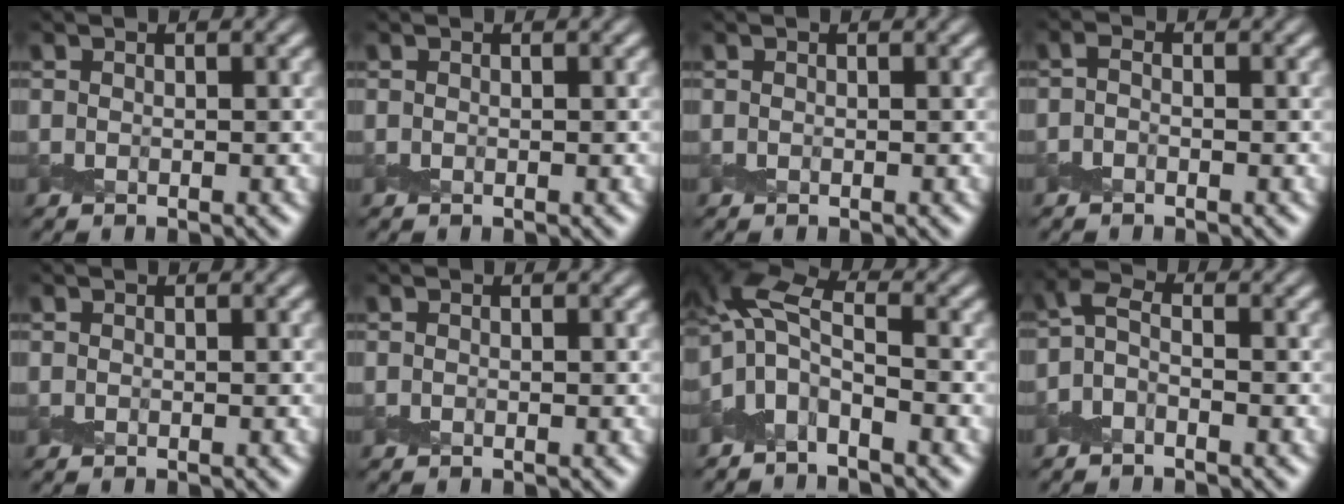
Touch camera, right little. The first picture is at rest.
{"total": 0.0}
{"total": 0.0}
{"total": 0.9, "force": [-0.6, 0.3, 0.6], "torque": [-0.014, 0.000, -0.015]}
{"total": 0.0}
{"total": 0.0}
{"total": 4.6, "force": [-2.5, 1.9, 3.4], "torque": [-0.071, 0.009, -0.062]}
{"total": 2.2, "force": [-1.1, 1.0, 1.6], "torque": [-0.037, 0.004, -0.033]}